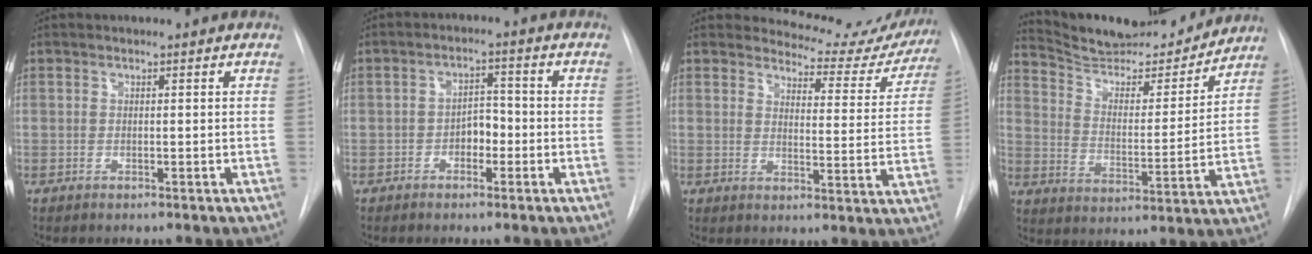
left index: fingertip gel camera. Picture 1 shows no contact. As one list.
[{"total": 3.6, "force": [-2.2, 2.0, 2.1], "torque": [-0.028, 0.005, -0.038]}, {"total": 12.4, "force": [12.0, 3.1, 0.4], "torque": [0.019, -0.063, 0.116]}, {"total": 16.5, "force": [15.8, 2.4, 4.1], "torque": [-0.067, -0.021, 0.242]}]